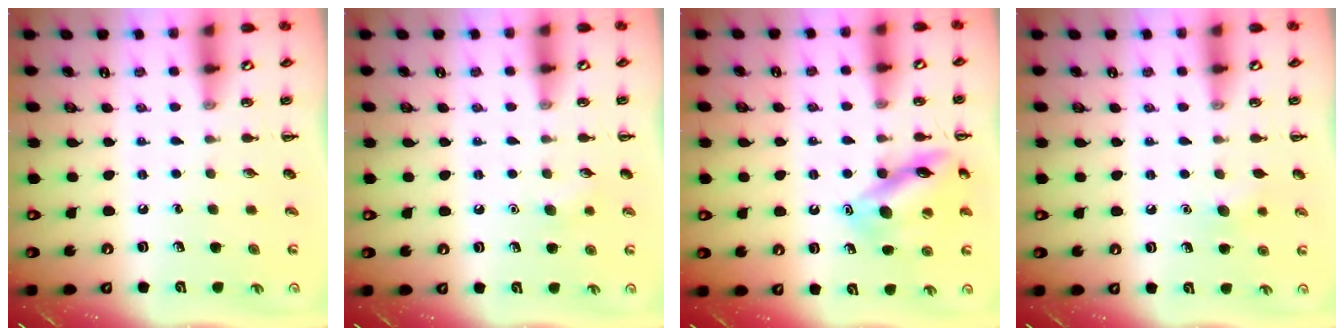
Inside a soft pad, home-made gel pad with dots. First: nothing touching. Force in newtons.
{"total": 4.3, "press": 4.2, "slide": 1.0}
{"total": 13.4, "press": 13.3, "slide": 0.8}
{"total": 6.2, "press": 6.0, "slide": 1.5}